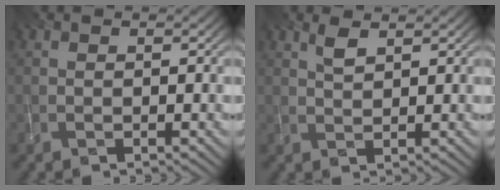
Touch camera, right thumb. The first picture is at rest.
{"total": 1.9, "force": [1.3, 0.5, 1.3], "torque": [-0.035, 0.001, 0.027]}